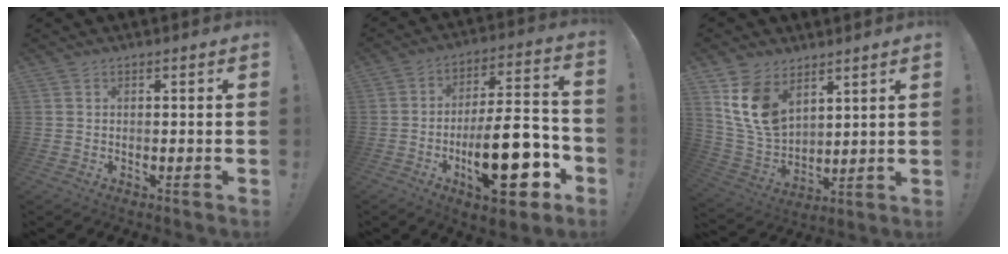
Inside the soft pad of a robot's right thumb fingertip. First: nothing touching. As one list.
[{"total": 23.2, "force": [-8.1, 8.5, 20.0], "torque": [-0.322, 0.048, -0.122]}, {"total": 12.9, "force": [7.1, 8.3, 6.9], "torque": [-0.135, -0.043, 0.143]}]